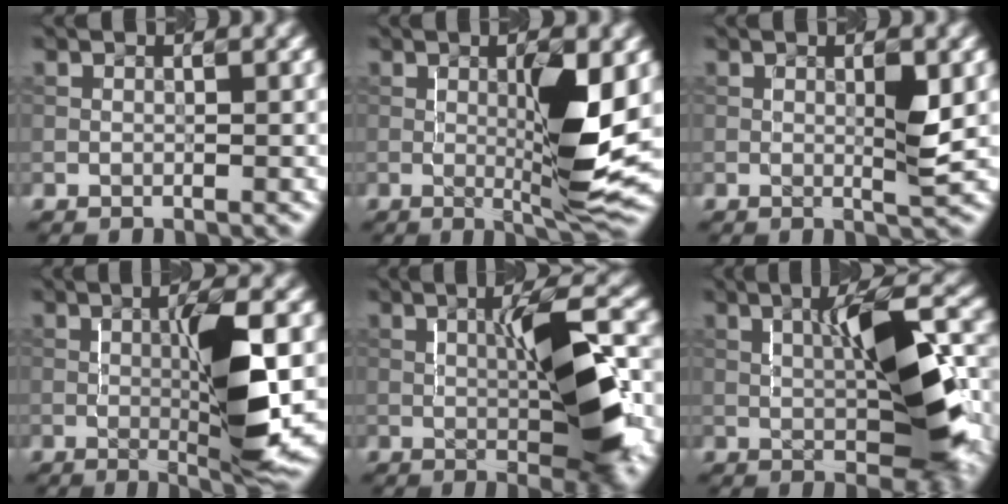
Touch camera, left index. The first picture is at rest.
{"total": 6.7, "force": [-0.1, 0.8, 6.6], "torque": [-0.113, -0.007, 0.014]}
{"total": 2.0, "force": [0.1, -0.1, 2.0], "torque": [-0.042, 0.000, 0.007]}
{"total": 7.3, "force": [-0.4, 0.9, 7.2], "torque": [-0.116, 0.002, 0.008]}
{"total": 8.0, "force": [-0.2, 1.3, 7.9], "torque": [-0.122, 0.012, 0.007]}
{"total": 8.4, "force": [0.0, 2.0, 8.2], "torque": [-0.127, 0.019, 0.008]}